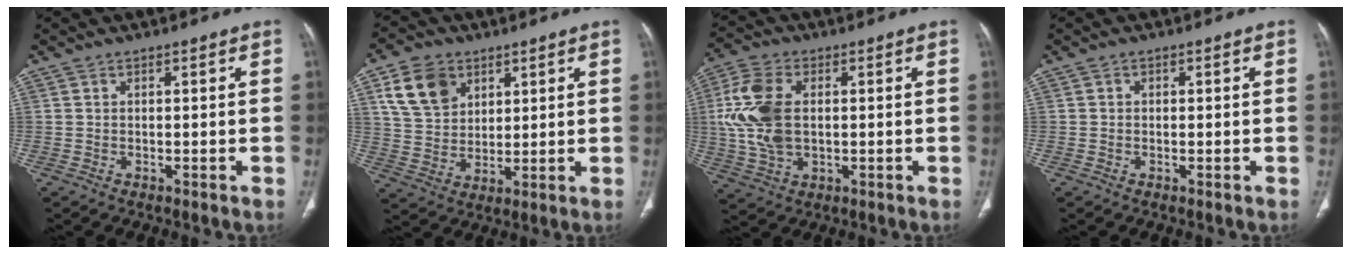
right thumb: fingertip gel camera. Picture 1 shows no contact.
{"total": 10.8, "force": [5.1, 7.9, 5.3], "torque": [-0.077, -0.013, 0.104]}
{"total": 12.6, "force": [1.2, 7.8, 9.8], "torque": [-0.216, 0.005, 0.025]}
{"total": 0.7, "force": [0.1, 0.7, 0.2], "torque": [0.004, 0.002, 0.000]}